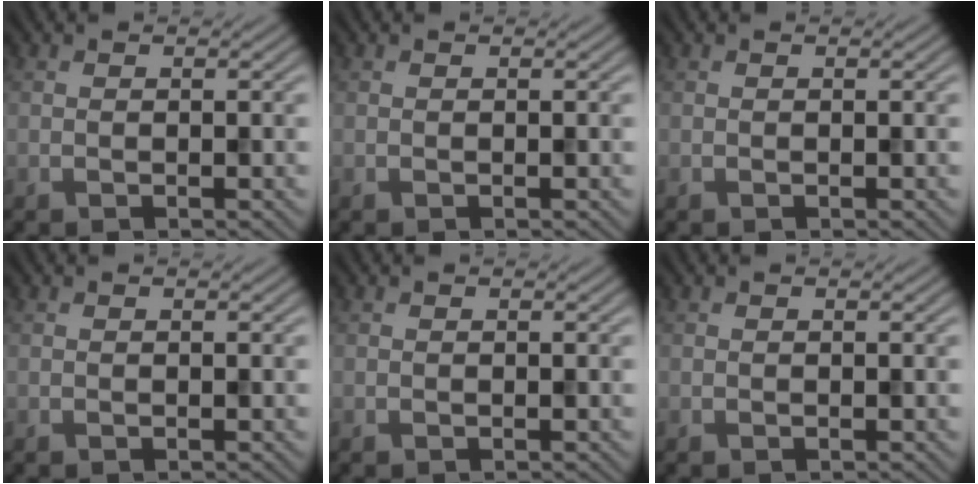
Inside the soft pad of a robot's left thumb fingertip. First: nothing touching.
{"total": 0.0}
{"total": 0.0}
{"total": 0.0}
{"total": 0.0}
{"total": 0.0}